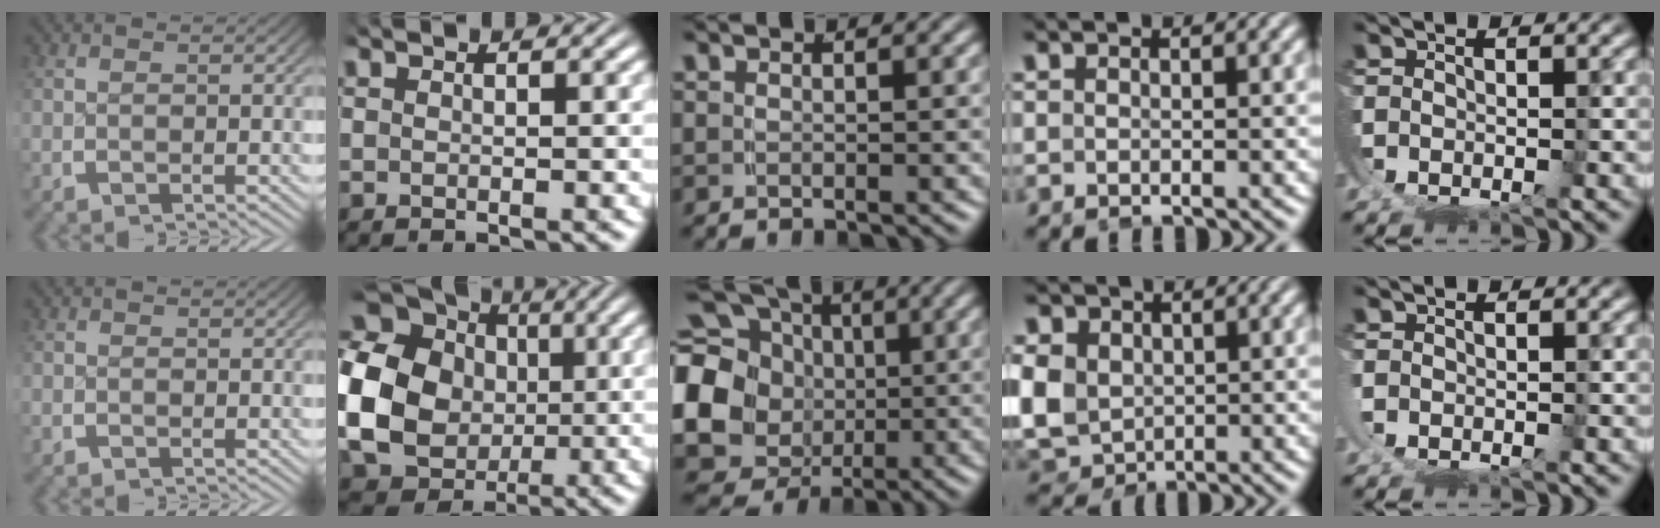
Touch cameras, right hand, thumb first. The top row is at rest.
{"thumb": {"total": 0.7, "force": [-0.5, 0.5, -0.1], "torque": [0.002, -0.005, -0.010]}, "index": {"total": 20.0, "force": [0.2, 17.6, 9.4], "torque": [-0.233, -0.051, 0.006]}, "middle": {"total": 17.5, "force": [0.0, 15.4, 8.3], "torque": [-0.172, -0.031, -0.015]}, "ring": {"total": 7.4, "force": [-1.0, 6.6, 3.1], "torque": [-0.104, -0.051, 0.006]}, "little": {"total": 0.5, "force": [0.1, 0.3, 0.4], "torque": [-0.014, -0.003, 0.005]}}